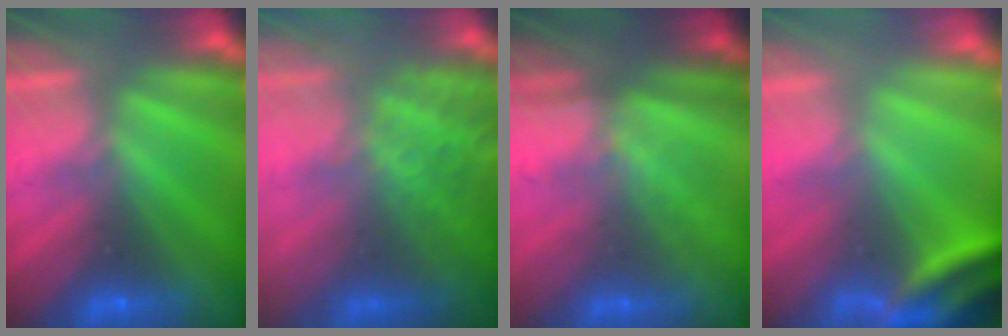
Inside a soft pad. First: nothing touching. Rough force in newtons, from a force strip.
{"total": 9.9}
{"total": 1.3}
{"total": 4.0}